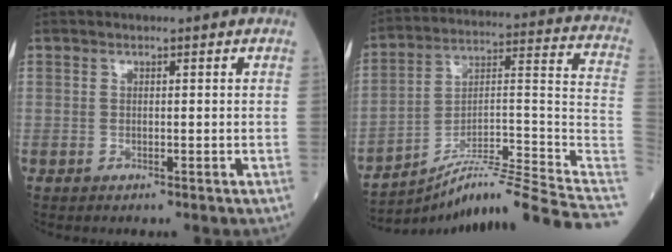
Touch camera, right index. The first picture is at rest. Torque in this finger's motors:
{"motor_torque": [-0.23, -1.08, -0.96, -0.21]}